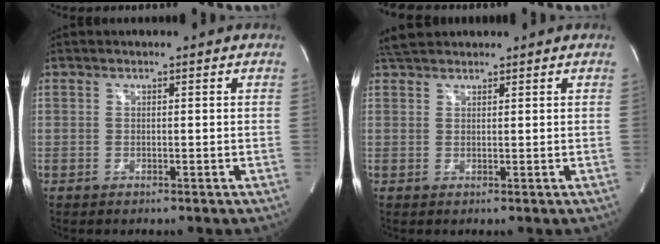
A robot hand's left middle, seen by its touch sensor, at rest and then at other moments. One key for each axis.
{"total": 3.3, "fx": 3.0, "fy": 1.0, "fz": 0.8, "tx": -0.020, "ty": 0.024, "tz": 0.055}